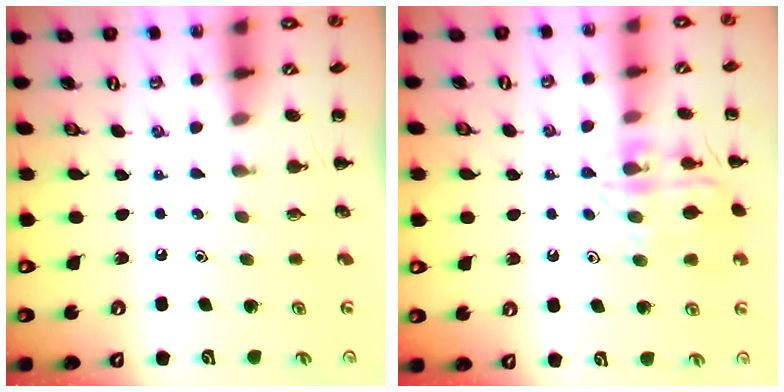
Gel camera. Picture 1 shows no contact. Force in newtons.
{"total": 13.7, "press": 13.7, "slide": 0.4}